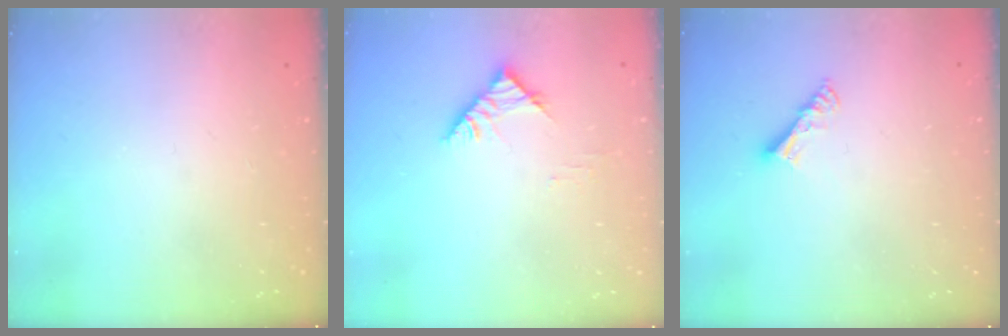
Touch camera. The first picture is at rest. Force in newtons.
{"total": 5.3, "press": 5.3, "slide": 0.2}
{"total": 4.9, "press": 4.8, "slide": 0.4}